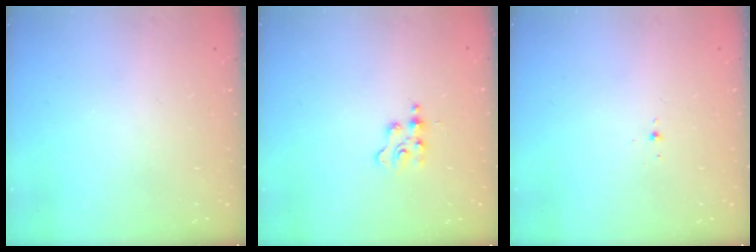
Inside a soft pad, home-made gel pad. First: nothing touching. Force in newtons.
{"total": 2.1, "press": 2.1, "slide": 0.4}
{"total": 2.6, "press": 2.5, "slide": 0.7}